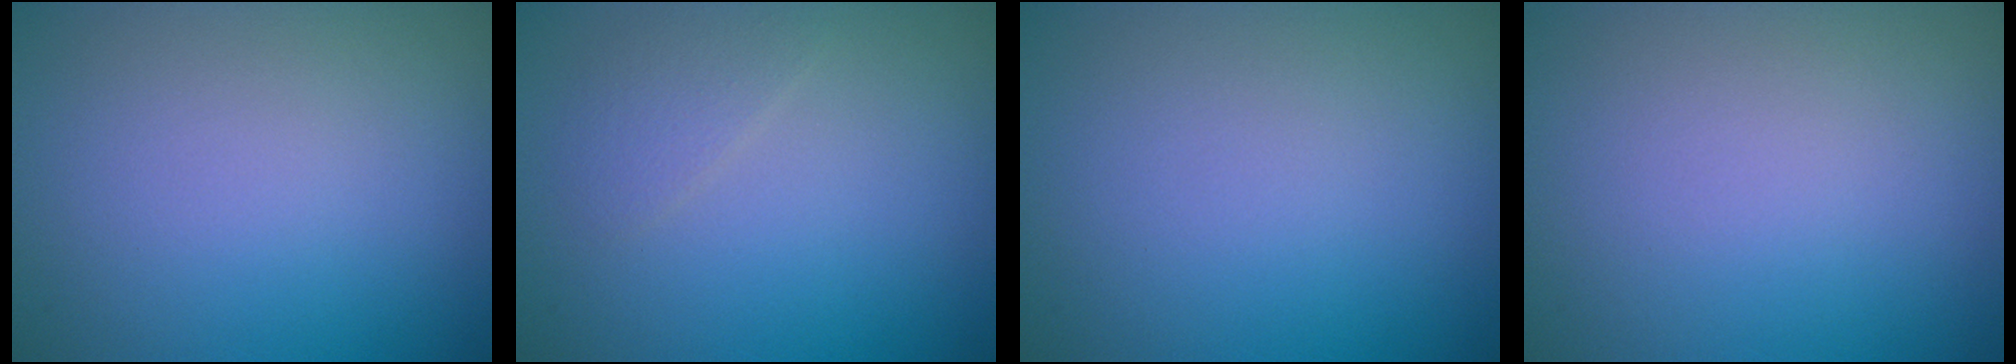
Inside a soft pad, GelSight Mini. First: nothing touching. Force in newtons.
{"total": 1.3, "press": 1.3, "slide": 0.1}
{"total": 0.0}
{"total": 0.0}